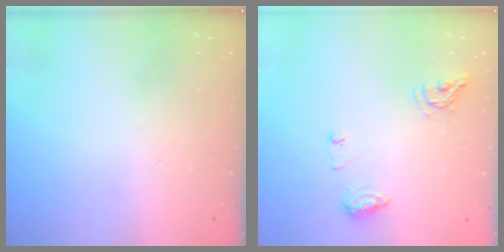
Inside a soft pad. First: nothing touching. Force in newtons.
{"total": 8.8, "press": 8.8, "slide": 0.5}